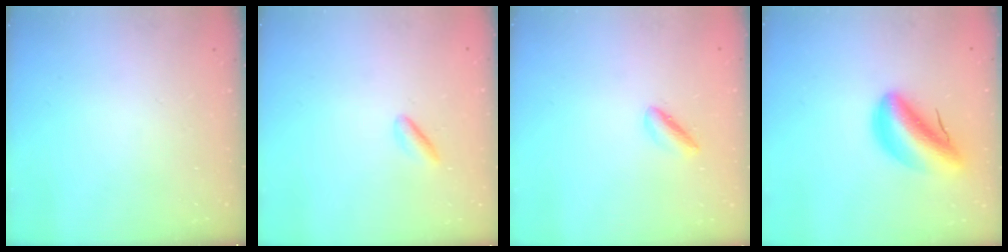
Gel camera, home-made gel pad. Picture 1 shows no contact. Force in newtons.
{"total": 1.5, "press": 1.3, "slide": 0.7}
{"total": 2.0, "press": 1.9, "slide": 0.5}
{"total": 9.4, "press": 8.9, "slide": 3.1}